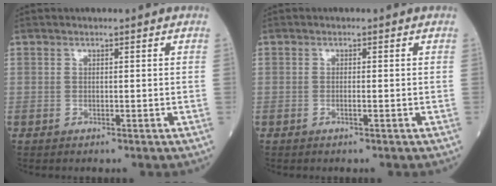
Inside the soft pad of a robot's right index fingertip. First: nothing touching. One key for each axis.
{"total": 0.7, "fx": -0.3, "fy": -0.1, "fz": 0.6, "tx": -0.013, "ty": 0.000, "tz": -0.006}